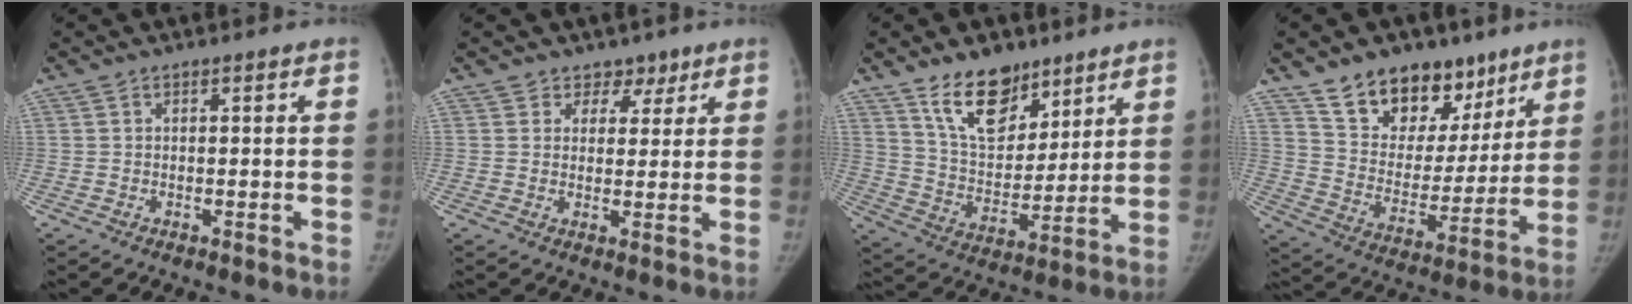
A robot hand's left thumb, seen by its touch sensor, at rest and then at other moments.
{"total": 4.1, "force": [2.7, 3.1, 0.1], "torque": [0.034, -0.013, 0.035]}
{"total": 13.9, "force": [9.4, 7.5, 6.9], "torque": [-0.079, -0.065, 0.174]}
{"total": 18.2, "force": [12.4, 11.0, 7.4], "torque": [-0.056, -0.073, 0.209]}